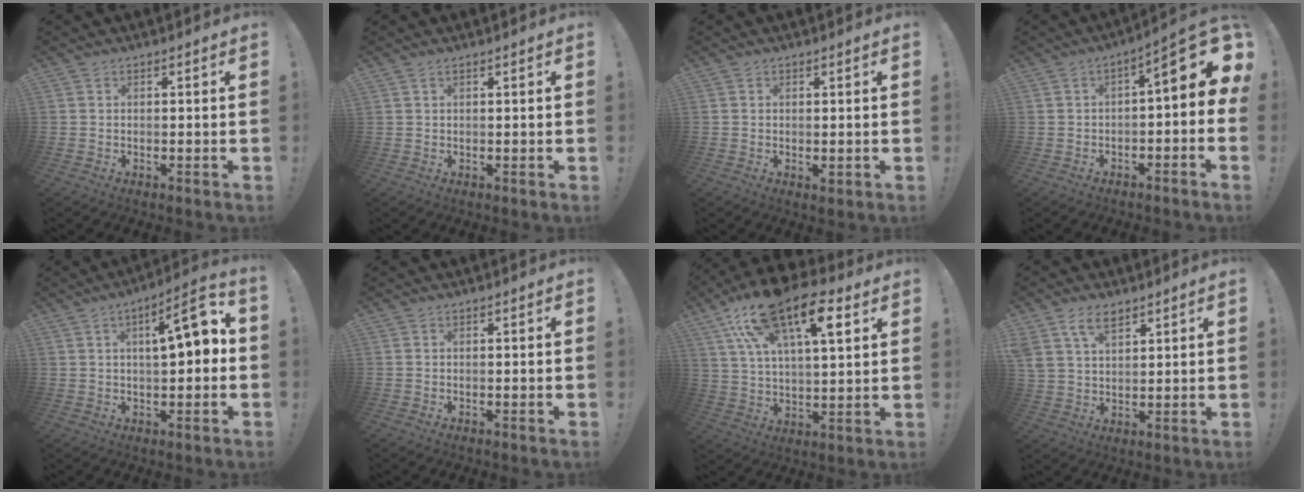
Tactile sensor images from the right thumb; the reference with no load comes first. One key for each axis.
{"total": 0.8, "fx": 0.5, "fy": 0.3, "fz": 0.5, "tx": -0.011, "ty": 0.001, "tz": 0.010}
{"total": 0.9, "fx": 0.0, "fy": 0.5, "fz": 0.8, "tx": -0.008, "ty": -0.001, "tz": 0.002}
{"total": 10.4, "fx": 2.6, "fy": 2.2, "fz": 9.9, "tx": -0.130, "ty": -0.020, "tz": 0.034}
{"total": 9.9, "fx": 2.1, "fy": 2.6, "fz": 9.3, "tx": -0.115, "ty": -0.016, "tz": 0.025}
{"total": 0.0}
{"total": 19.6, "fx": 10.6, "fy": 8.0, "fz": 14.4, "tx": -0.242, "ty": -0.046, "tz": 0.178}
{"total": 7.7, "fx": 5.1, "fy": 4.2, "fz": 4.0, "tx": -0.076, "ty": -0.012, "tz": 0.098}